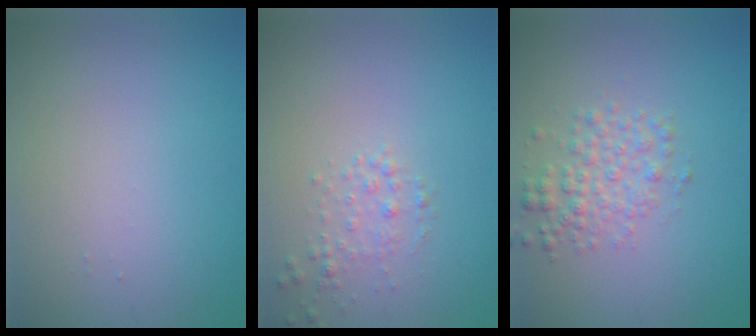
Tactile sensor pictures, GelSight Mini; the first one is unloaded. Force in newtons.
{"total": 1.4, "press": 1.4, "slide": 0.1}
{"total": 2.9, "press": 2.9, "slide": 0.1}